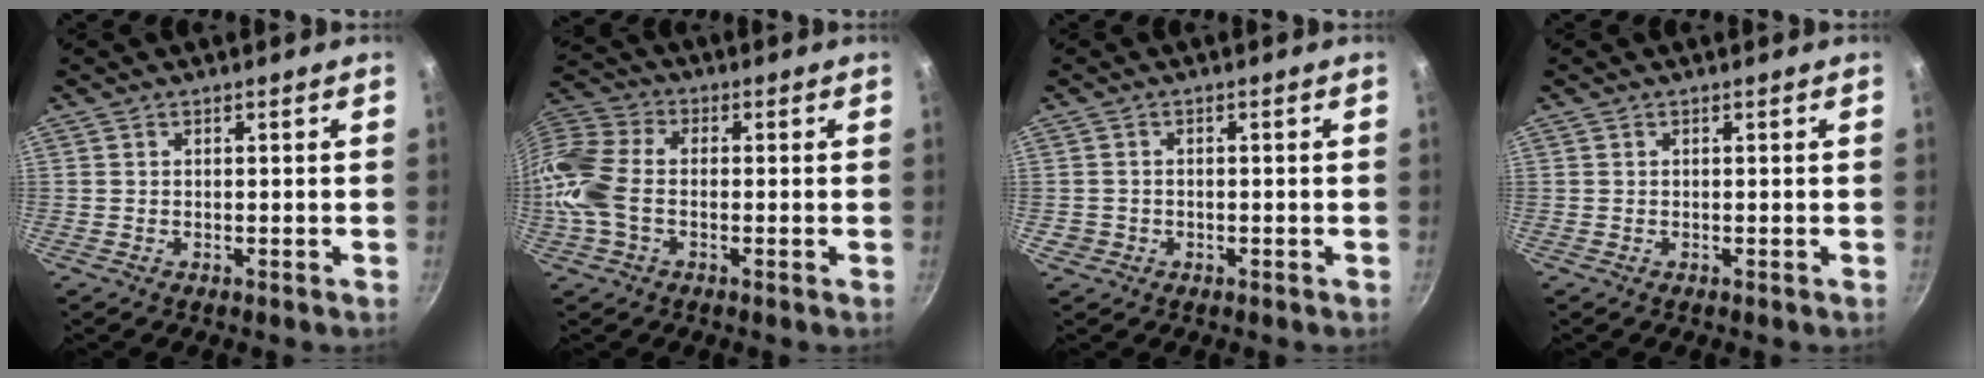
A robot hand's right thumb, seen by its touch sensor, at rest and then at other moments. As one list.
[{"total": 12.5, "force": [-1.7, 8.2, 9.4], "torque": [-0.191, 0.029, -0.053]}, {"total": 1.8, "force": [-0.6, 1.6, 0.5], "torque": [-0.007, 0.006, -0.004]}, {"total": 0.0}]